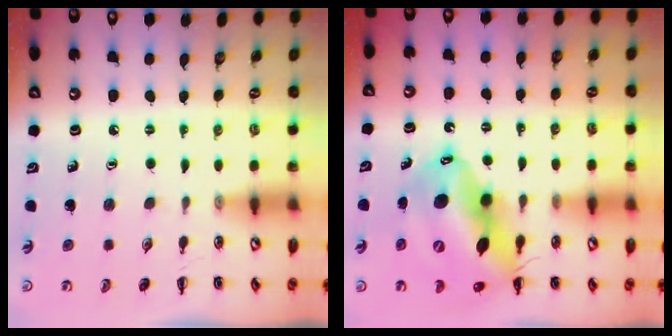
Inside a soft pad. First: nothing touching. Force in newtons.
{"total": 18.1, "press": 17.3, "slide": 5.4}